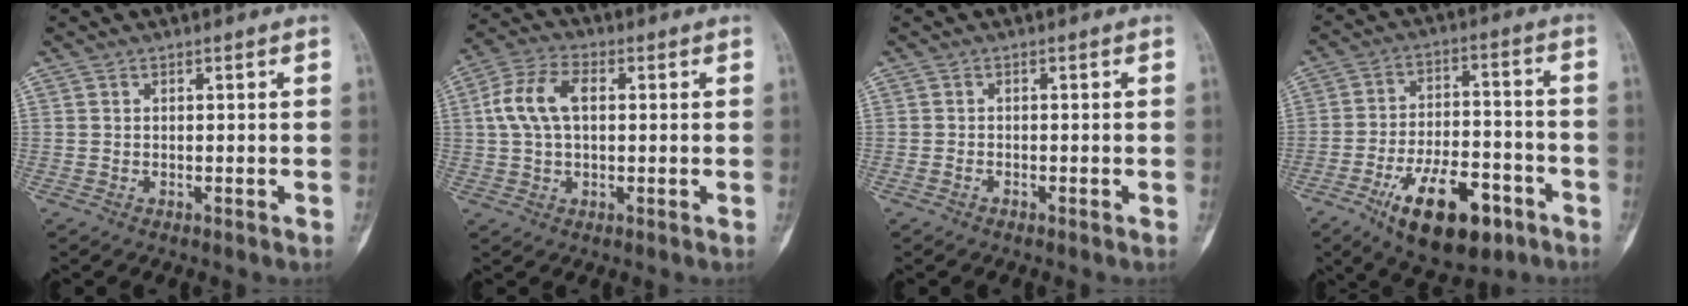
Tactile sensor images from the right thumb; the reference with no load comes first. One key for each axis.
{"total": 8.9, "fx": 1.2, "fy": 5.3, "fz": 7.1, "tx": -0.146, "ty": 0.023, "tz": 0.022}
{"total": 0.7, "fx": -0.5, "fy": 0.5, "fz": 0.2, "tx": -0.004, "ty": 0.003, "tz": -0.010}
{"total": 17.1, "fx": -8.9, "fy": 8.0, "fz": 12.3, "tx": -0.177, "ty": 0.049, "tz": -0.134}